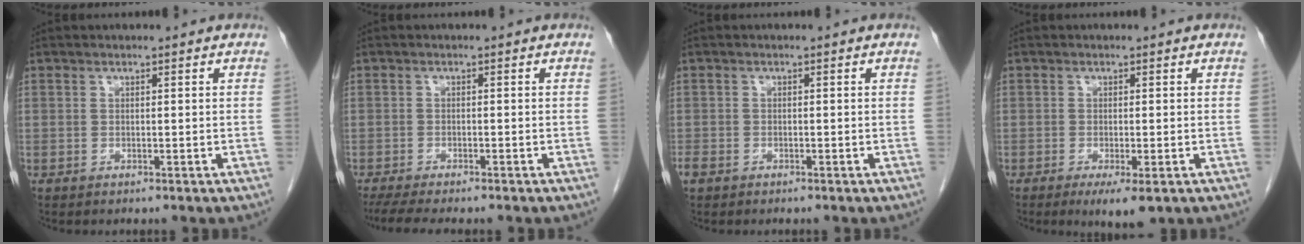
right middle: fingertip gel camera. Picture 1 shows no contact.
{"total": 6.9, "force": [-5.7, 0.9, 3.8], "torque": [-0.053, -0.013, -0.087]}
{"total": 1.5, "force": [-0.9, 1.0, 0.7], "torque": [-0.021, 0.000, -0.015]}
{"total": 4.2, "force": [-2.2, 0.9, 3.5], "torque": [-0.048, -0.010, -0.028]}